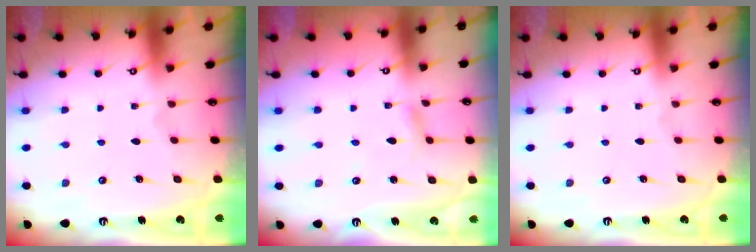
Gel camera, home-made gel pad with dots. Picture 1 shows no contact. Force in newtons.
{"total": 2.3, "press": 2.3, "slide": 0.3}
{"total": 0.0}